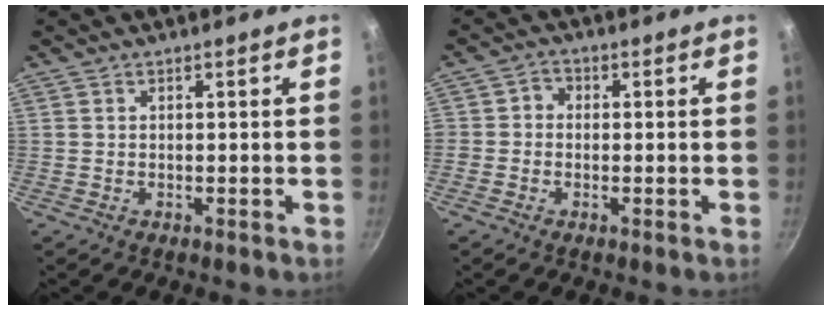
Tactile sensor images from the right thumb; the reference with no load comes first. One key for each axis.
{"total": 2.5, "fx": -0.6, "fy": 2.3, "fz": 0.9, "tx": 0.001, "ty": 0.009, "tz": -0.020}